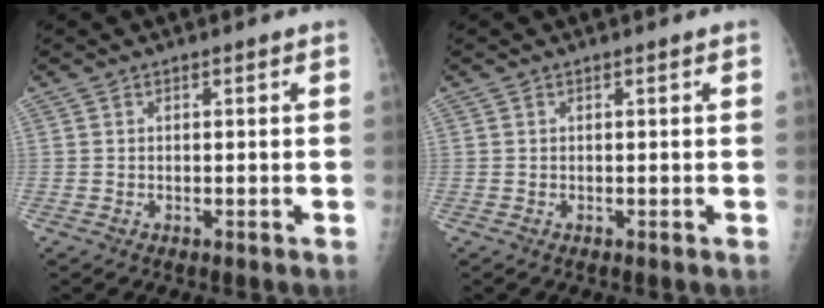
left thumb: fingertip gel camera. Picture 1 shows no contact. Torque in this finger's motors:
{"motor_torque": [0.00, 0.00, -0.02, 0.02, 0.00]}